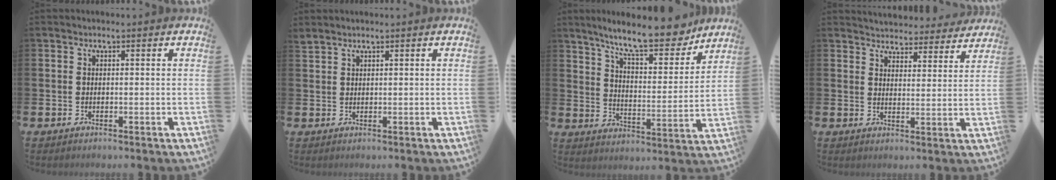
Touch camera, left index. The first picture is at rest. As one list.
[{"total": 1.3, "force": [1.2, 0.3, 0.3], "torque": [-0.006, 0.001, 0.023]}, {"total": 11.2, "force": [10.0, 1.9, 4.6], "torque": [-0.099, -0.061, 0.171]}, {"total": 4.5, "force": [4.4, 0.9, -0.4], "torque": [-0.004, -0.039, 0.075]}]